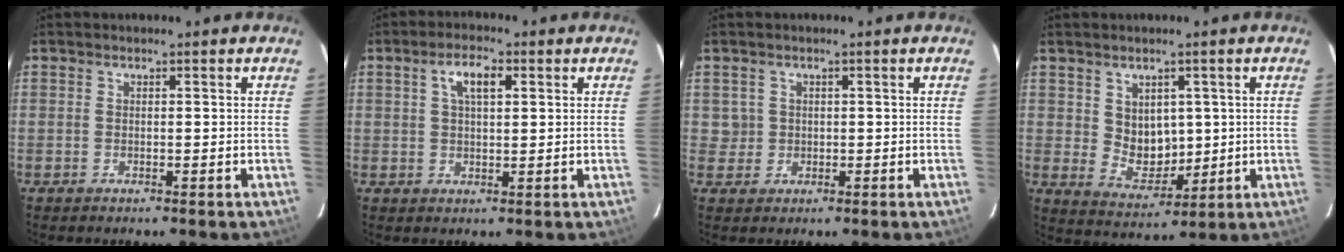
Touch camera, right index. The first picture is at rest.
{"total": 4.8, "force": [1.7, 2.0, 4.0], "torque": [-0.073, 0.012, 0.033]}
{"total": 2.3, "force": [0.5, 2.3, -0.1], "torque": [0.013, 0.012, 0.011]}
{"total": 6.7, "force": [1.6, 5.5, 3.6], "torque": [-0.061, -0.004, 0.048]}